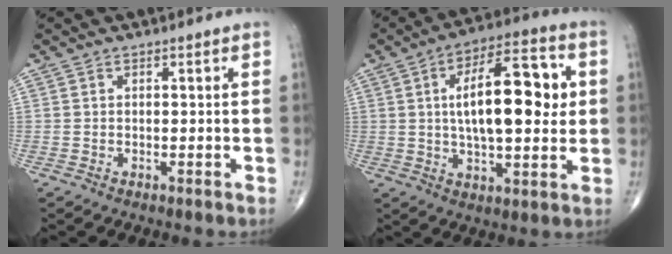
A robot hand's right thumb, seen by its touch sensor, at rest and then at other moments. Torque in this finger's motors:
{"motor_torque": [1.79, 1.89, 0.80, 0.25, 0.16]}